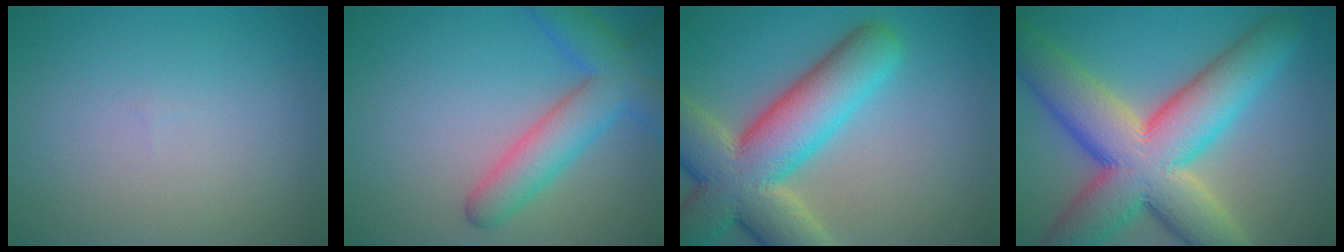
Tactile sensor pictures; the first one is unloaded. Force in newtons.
{"total": 5.8, "press": 5.8, "slide": 0.2}
{"total": 12.0, "press": 11.9, "slide": 1.0}
{"total": 13.6, "press": 13.6, "slide": 0.5}